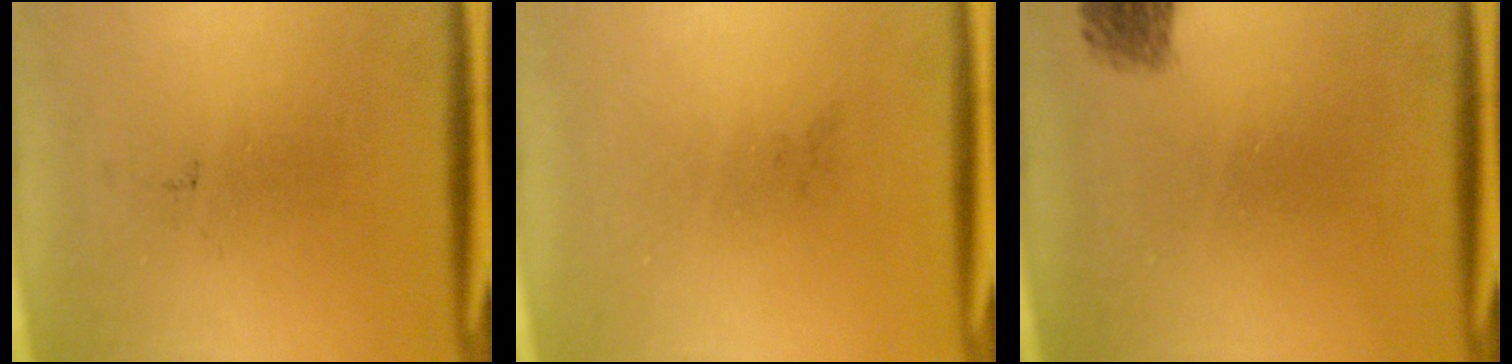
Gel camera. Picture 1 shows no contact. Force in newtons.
{"total": 0.0}
{"total": 1.8}